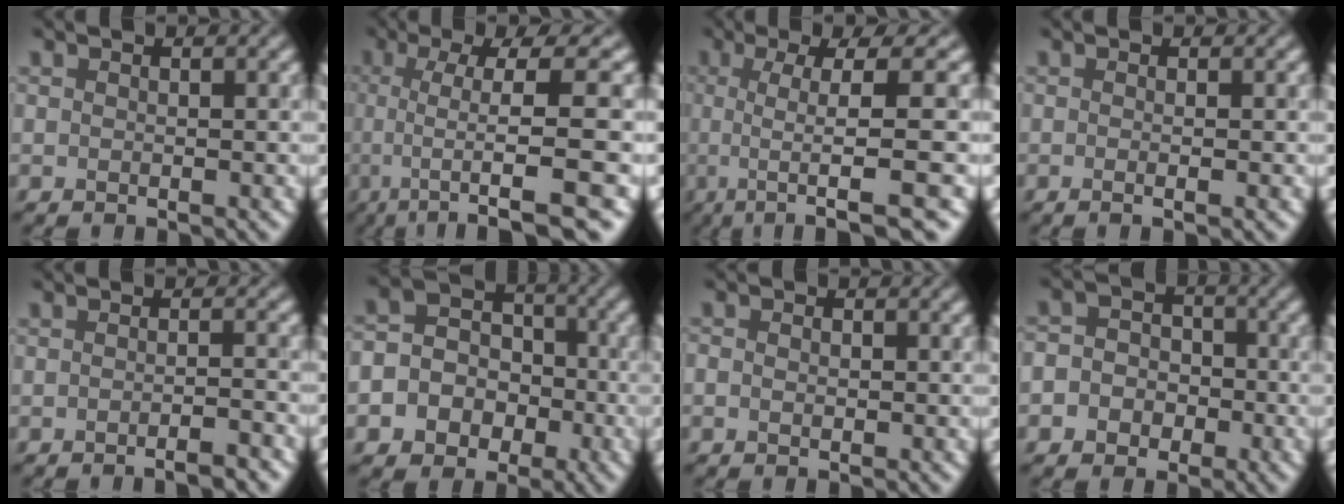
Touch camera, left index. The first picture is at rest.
{"total": 9.5, "force": [-0.9, 2.2, 9.2], "torque": [-0.126, 0.019, -0.005]}
{"total": 8.7, "force": [-0.3, 1.8, 8.5], "torque": [-0.104, 0.019, -0.004]}
{"total": 2.5, "force": [0.3, 1.2, 2.2], "torque": [-0.004, 0.009, -0.016]}
{"total": 2.7, "force": [-2.0, 0.3, 1.8], "torque": [-0.012, 0.018, -0.023]}
{"total": 7.2, "force": [-2.8, 6.3, 2.0], "torque": [-0.039, 0.016, -0.053]}
{"total": 0.0}
{"total": 3.7, "force": [-1.5, 3.3, 0.9], "torque": [0.007, 0.014, -0.030]}